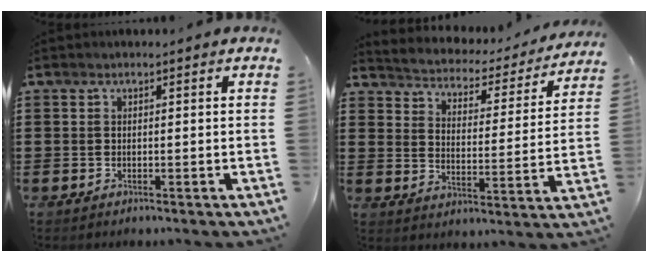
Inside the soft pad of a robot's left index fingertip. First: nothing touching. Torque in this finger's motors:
{"motor_torque": [1.26, -0.88, 0.15, 0.03]}